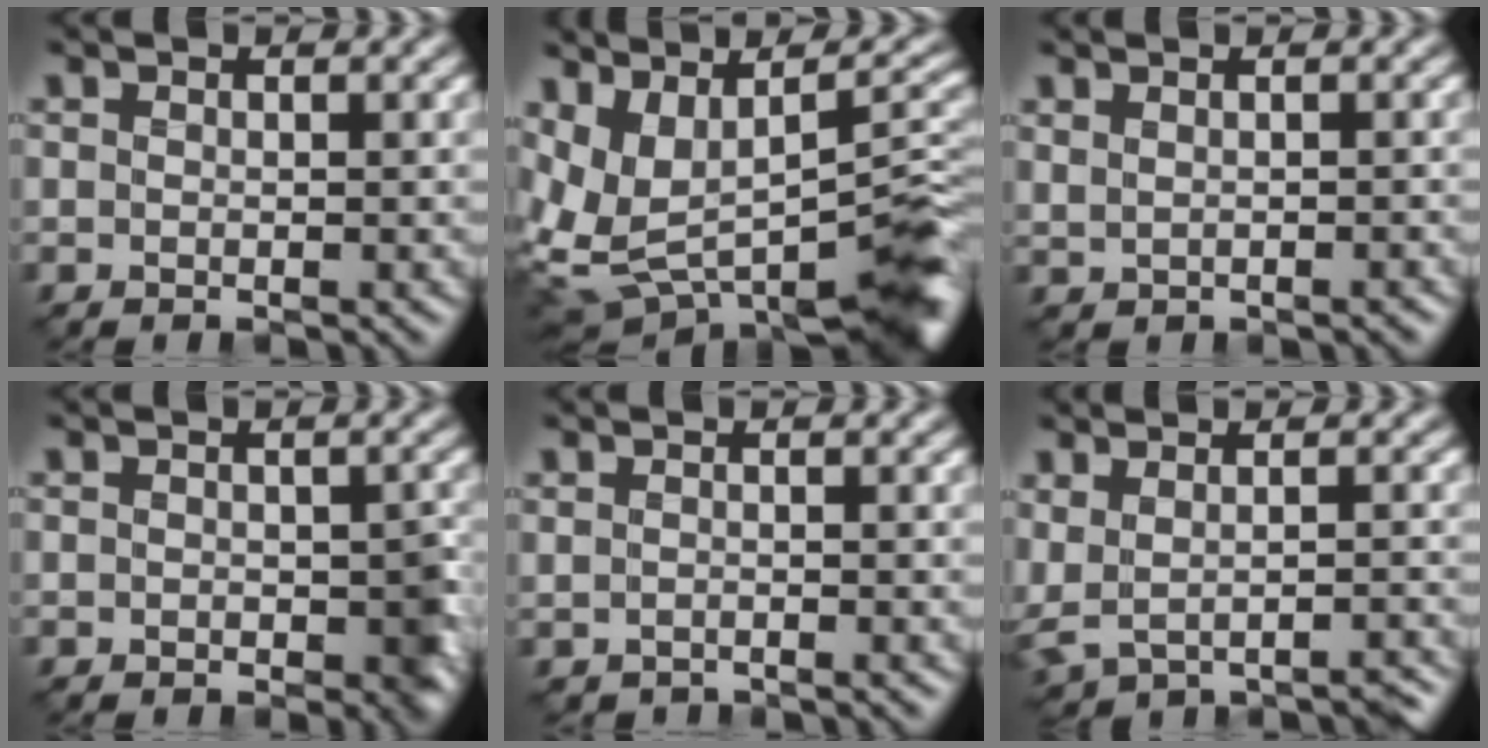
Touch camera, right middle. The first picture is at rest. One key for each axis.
{"total": 11.1, "fx": -2.0, "fy": 4.7, "fz": 9.9, "tx": -0.174, "ty": -0.010, "tz": -0.008}
{"total": 1.1, "fx": 0.4, "fy": 0.7, "fz": 0.8, "tx": -0.016, "ty": -0.003, "tz": 0.014}
{"total": 4.2, "fx": -1.0, "fy": 2.5, "fz": 3.2, "tx": -0.049, "ty": -0.009, "tz": -0.016}
{"total": 0.5, "fx": -0.5, "fy": 0.3, "fz": 0.1, "tx": -0.001, "ty": -0.003, "tz": -0.008}
{"total": 3.0, "fx": -1.2, "fy": 1.7, "fz": 2.2, "tx": -0.025, "ty": -0.011, "tz": -0.005}